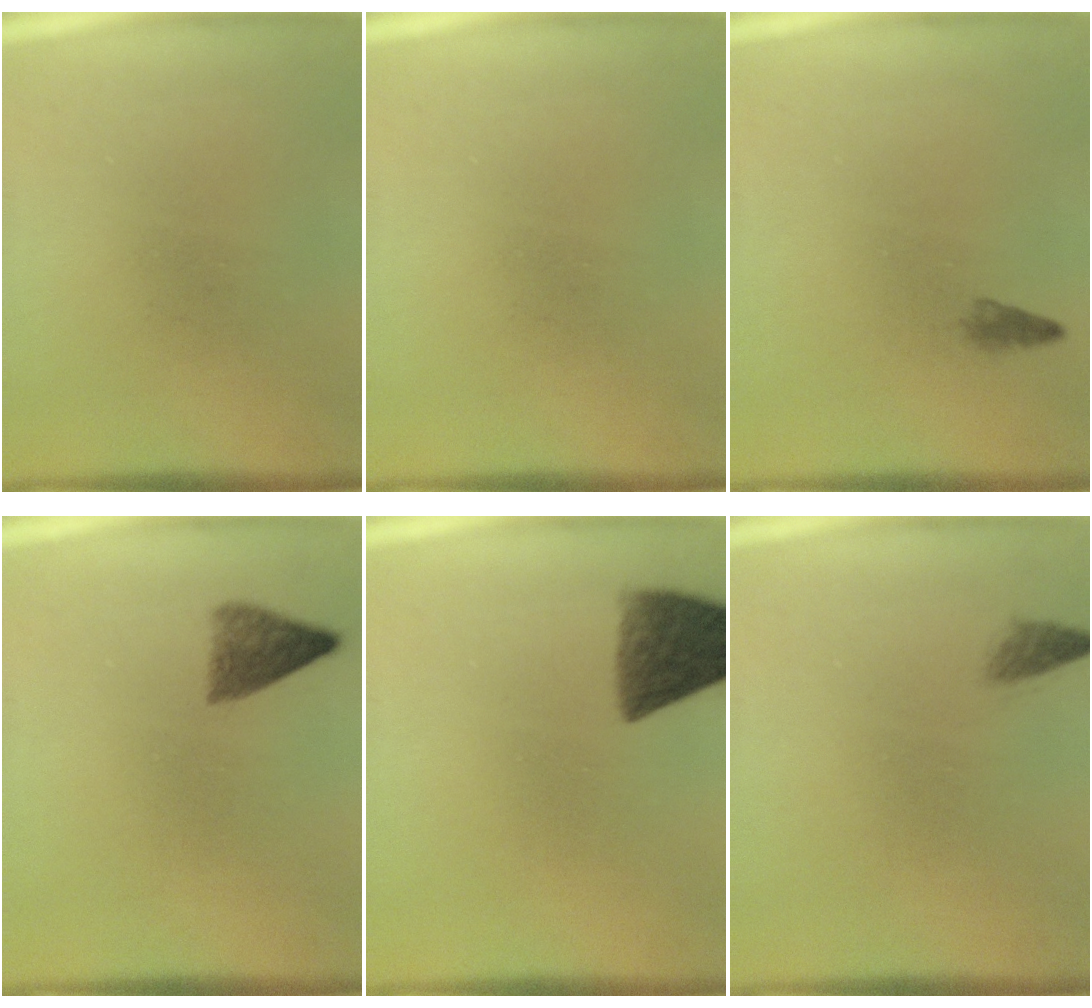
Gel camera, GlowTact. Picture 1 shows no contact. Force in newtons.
{"total": 0.0}
{"total": 0.9}
{"total": 3.7}
{"total": 8.9}
{"total": 1.3}